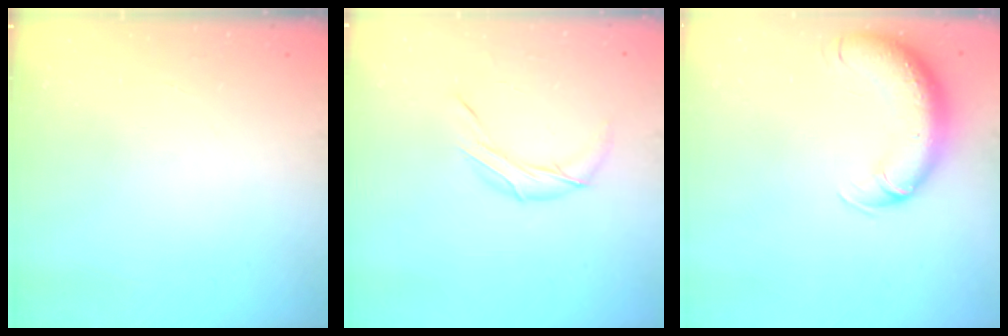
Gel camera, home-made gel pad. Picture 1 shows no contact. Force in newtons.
{"total": 7.0, "press": 7.0, "slide": 0.3}
{"total": 11.0, "press": 10.6, "slide": 2.9}